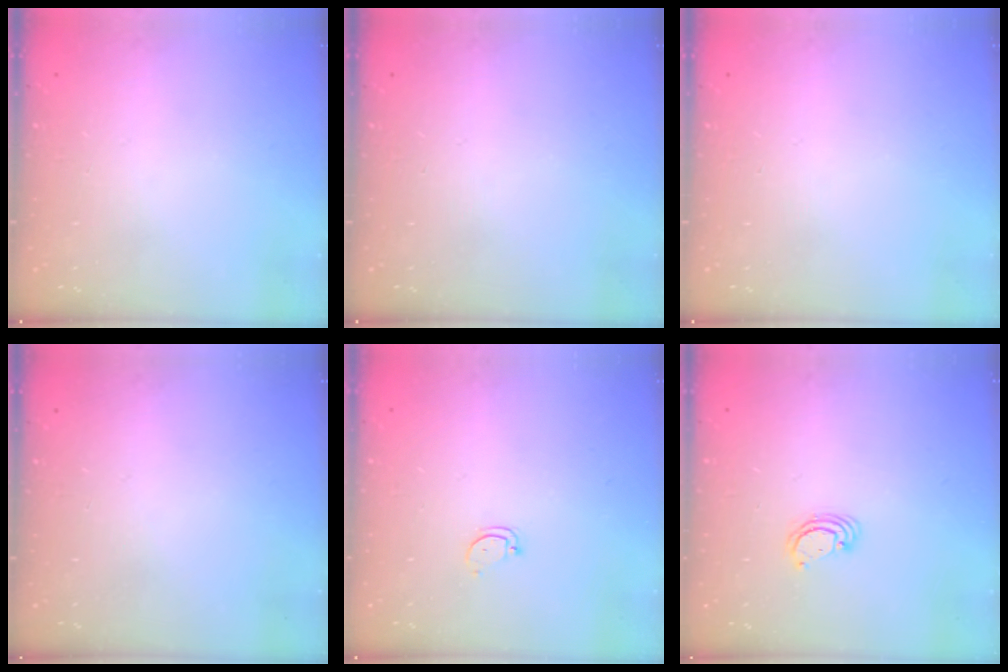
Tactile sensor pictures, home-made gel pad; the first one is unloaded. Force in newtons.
{"total": 0.0}
{"total": 0.0}
{"total": 0.0}
{"total": 2.9, "press": 2.9, "slide": 0.2}
{"total": 2.7, "press": 2.7, "slide": 0.2}